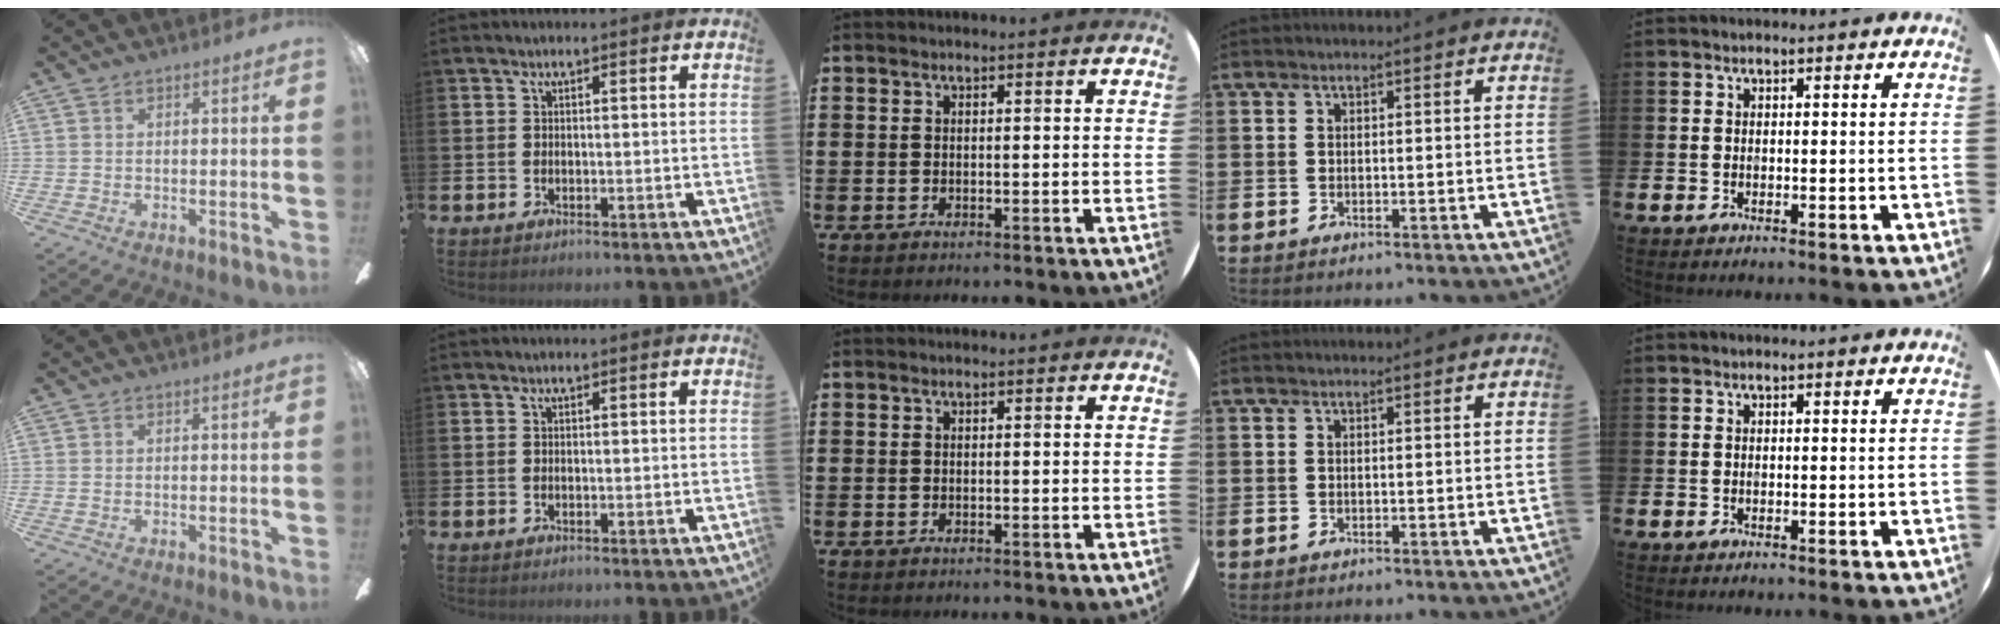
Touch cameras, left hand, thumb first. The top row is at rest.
{}